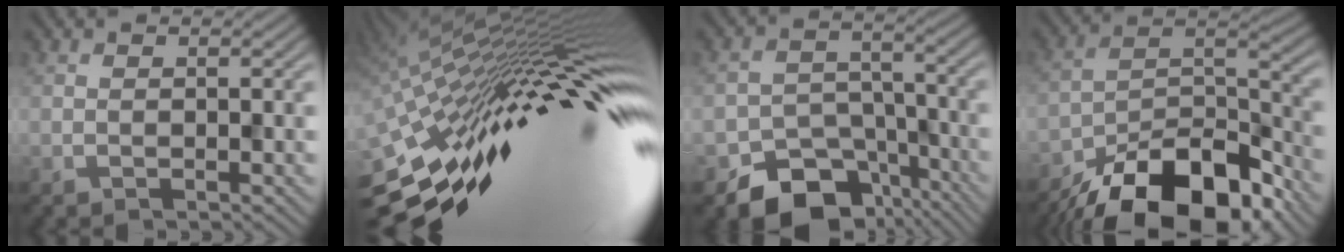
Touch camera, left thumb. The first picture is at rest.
{"total": 18.7, "force": [-0.9, 3.8, 18.2], "torque": [-0.320, 0.014, -0.037]}
{"total": 11.0, "force": [-7.3, 6.8, 4.5], "torque": [-0.068, -0.022, -0.117]}
{"total": 16.2, "force": [-11.9, 6.7, 8.7], "torque": [-0.174, -0.018, -0.192]}